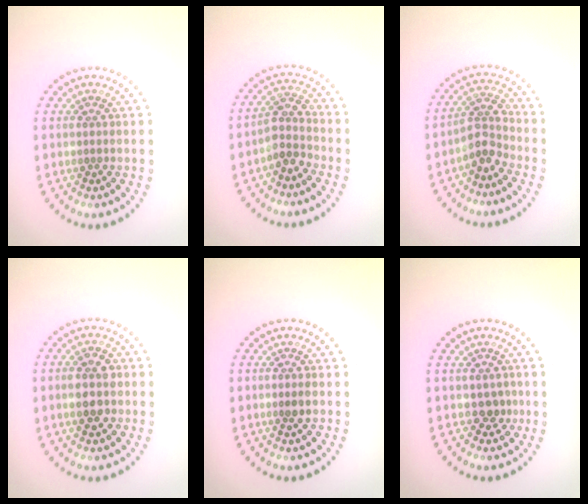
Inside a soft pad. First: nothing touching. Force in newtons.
{"total": 2.6, "press": 2.1, "slide": 1.6}
{"total": 2.7, "press": 2.1, "slide": 1.8}
{"total": 2.8, "press": 2.8, "slide": 0.1}
{"total": 1.3, "press": 1.1, "slide": 0.5}
{"total": 1.2, "press": 1.1, "slide": 0.5}